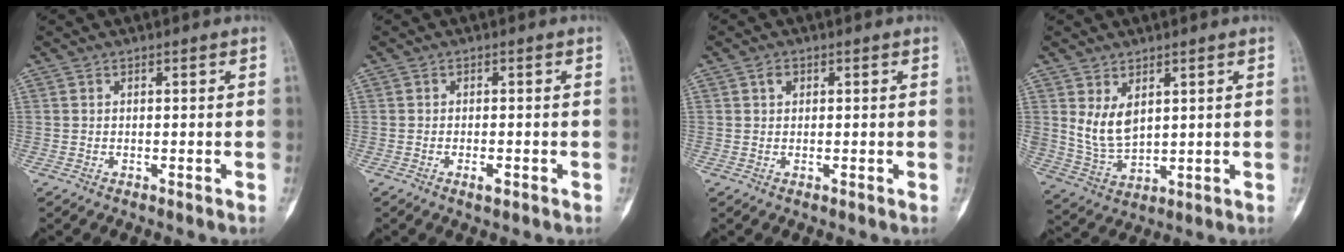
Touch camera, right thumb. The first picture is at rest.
{"total": 1.9, "force": [-0.9, 0.7, 1.5], "torque": [-0.028, 0.000, -0.015]}
{"total": 1.6, "force": [0.5, 1.2, 0.9], "torque": [-0.014, -0.001, 0.007]}
{"total": 7.3, "force": [2.7, 4.3, 5.2], "torque": [-0.089, -0.020, 0.073]}